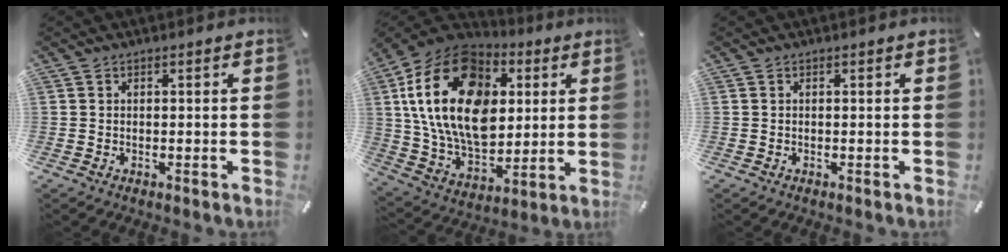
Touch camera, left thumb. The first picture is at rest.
{"total": 24.1, "force": [4.8, 17.2, 16.1], "torque": [-0.327, -0.010, 0.082]}
{"total": 0.0}